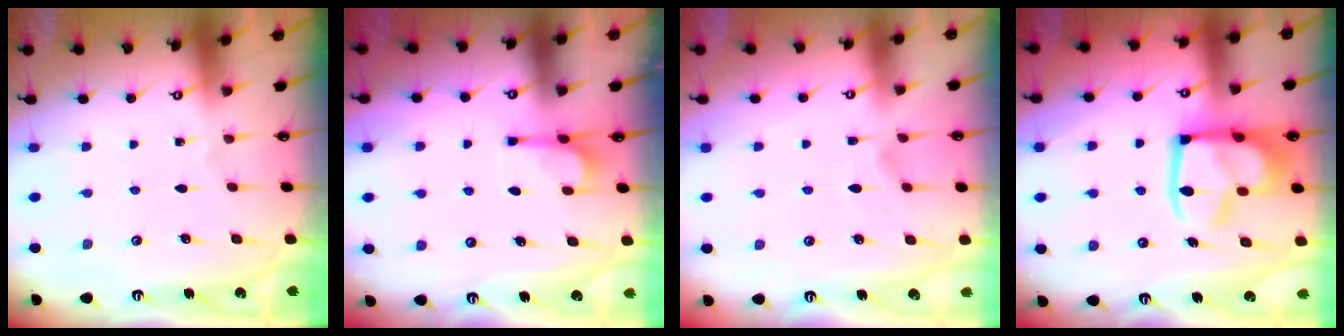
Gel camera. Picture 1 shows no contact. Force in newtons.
{"total": 4.0, "press": 3.9, "slide": 0.6}
{"total": 2.9, "press": 2.6, "slide": 1.2}
{"total": 17.4, "press": 17.3, "slide": 2.2}